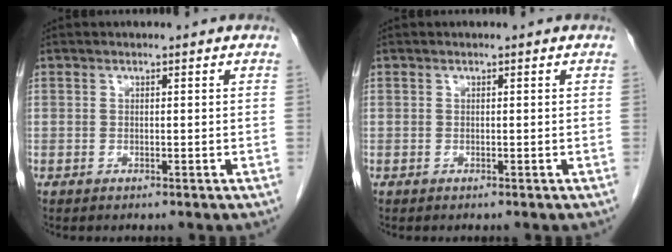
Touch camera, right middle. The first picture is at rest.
{"total": 0.0}